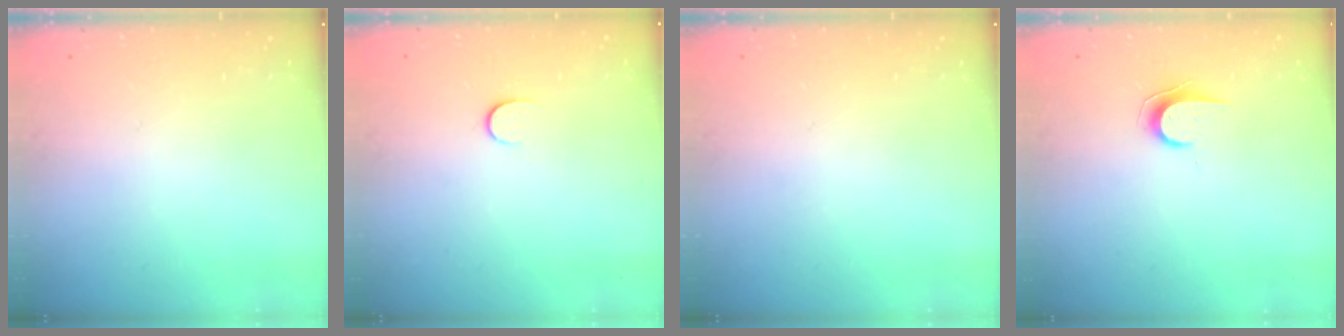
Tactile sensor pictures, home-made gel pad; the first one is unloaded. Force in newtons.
{"total": 4.4, "press": 4.3, "slide": 0.7}
{"total": 0.0}
{"total": 6.7, "press": 6.7, "slide": 0.7}